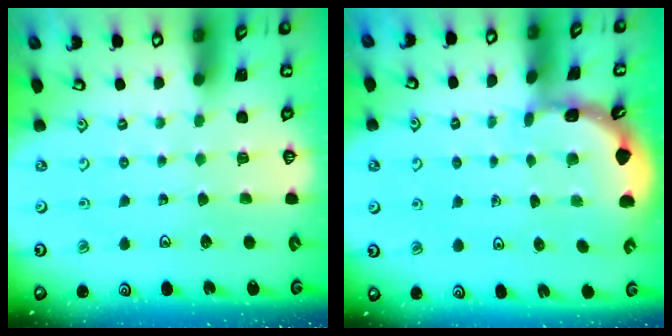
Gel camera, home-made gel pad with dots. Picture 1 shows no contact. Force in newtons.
{"total": 1.7, "press": 1.7, "slide": 0.1}